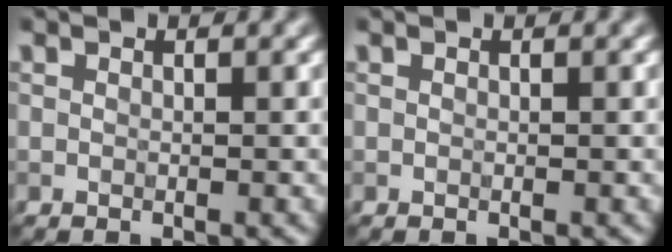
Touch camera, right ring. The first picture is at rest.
{"total": 0.0}